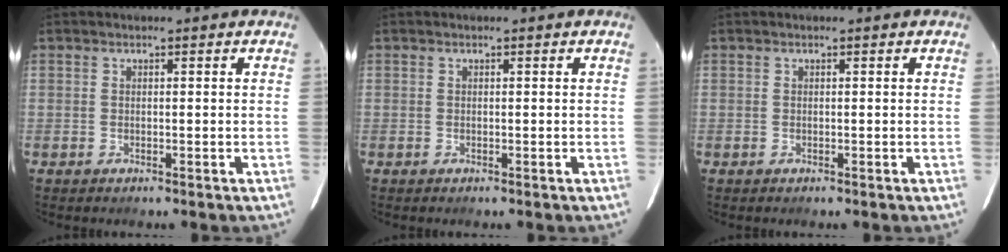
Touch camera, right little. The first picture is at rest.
{"total": 0.0}
{"total": 0.0}